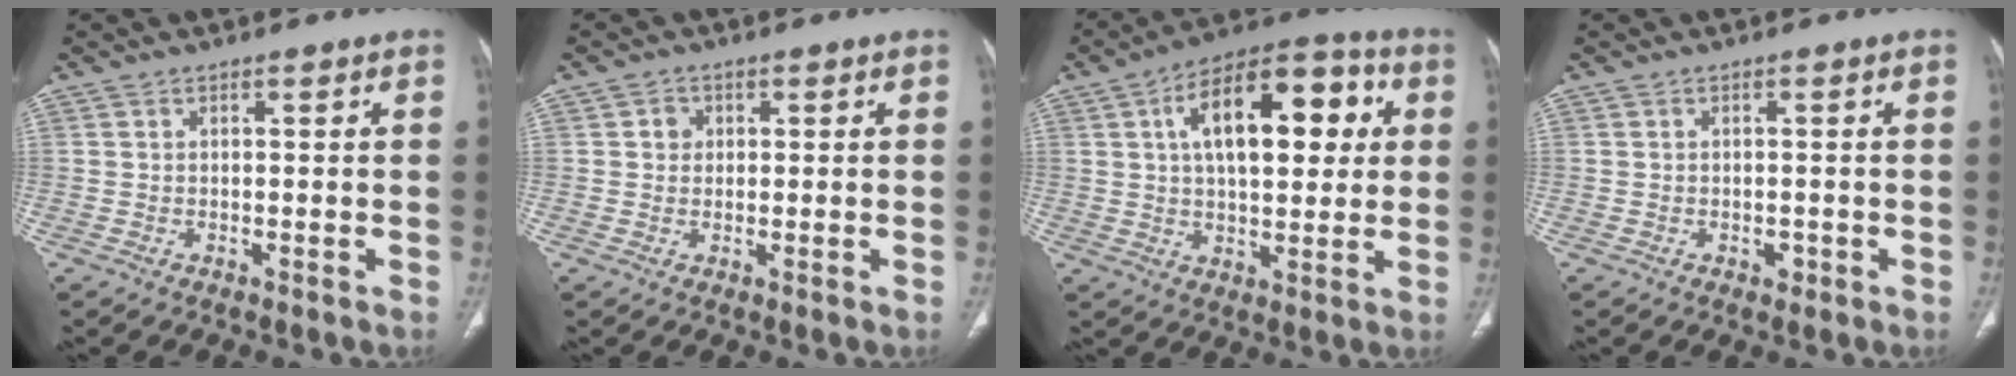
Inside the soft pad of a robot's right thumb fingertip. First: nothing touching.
{"total": 2.0, "force": [0.4, 1.9, 0.6], "torque": [0.001, 0.002, 0.004]}
{"total": 19.1, "force": [4.7, 9.5, 15.8], "torque": [-0.206, 0.020, 0.063]}
{"total": 1.3, "force": [-0.5, 0.9, 0.7], "torque": [-0.007, 0.001, -0.006]}